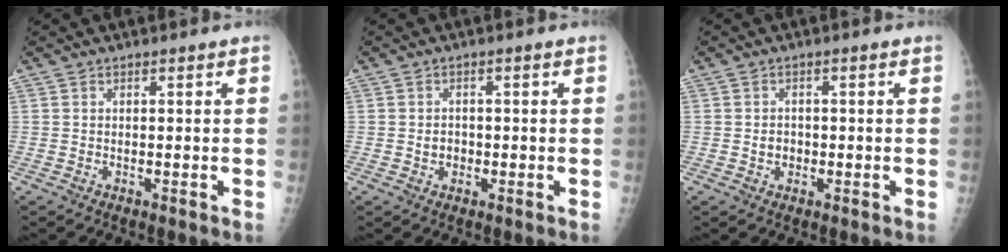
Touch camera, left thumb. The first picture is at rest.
{"total": 2.1, "force": [-0.4, 1.8, 0.9], "torque": [-0.003, 0.006, -0.004]}
{"total": 2.1, "force": [-0.4, 1.8, 0.9], "torque": [-0.003, 0.006, -0.004]}